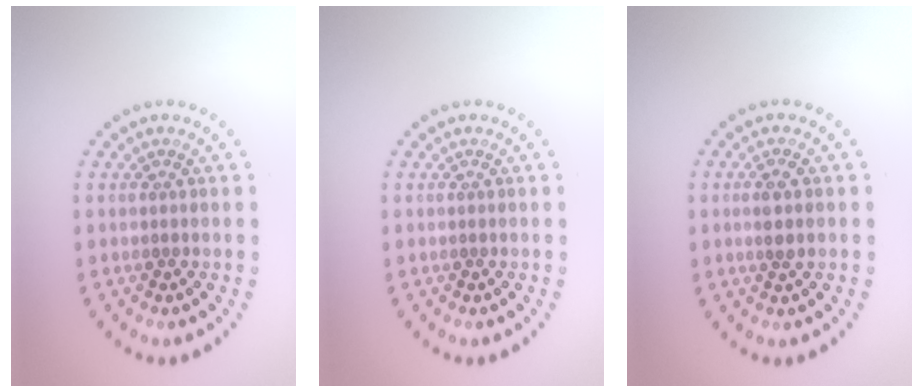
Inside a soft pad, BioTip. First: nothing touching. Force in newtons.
{"total": 0.0}
{"total": 1.6, "press": 1.5, "slide": 0.7}